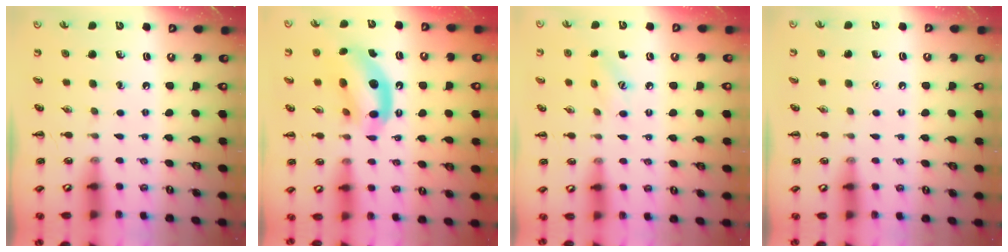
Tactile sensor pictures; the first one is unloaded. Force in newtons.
{"total": 12.1, "press": 11.6, "slide": 3.3}
{"total": 5.2, "press": 5.0, "slide": 1.3}
{"total": 1.6, "press": 1.6, "slide": 0.1}